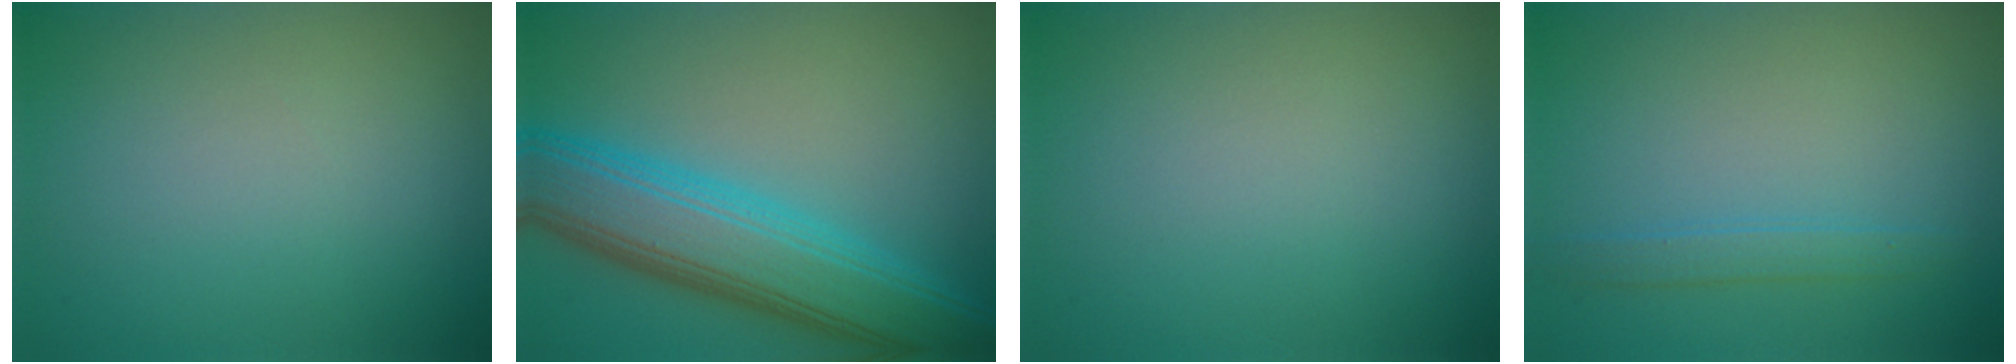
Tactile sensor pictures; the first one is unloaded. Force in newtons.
{"total": 8.6, "press": 8.6, "slide": 0.1}
{"total": 0.0}
{"total": 1.5, "press": 1.5, "slide": 0.2}